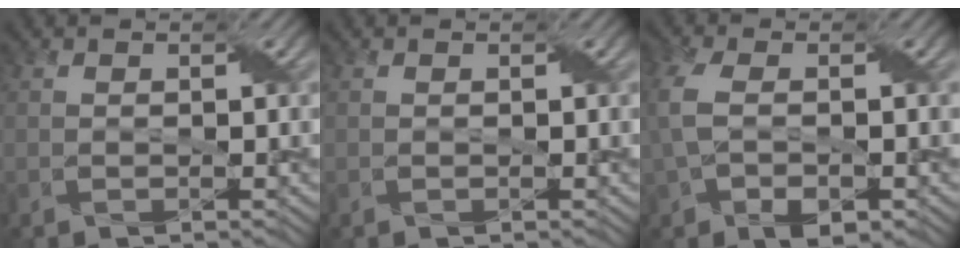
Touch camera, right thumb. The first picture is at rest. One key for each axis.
{"total": 0.0}
{"total": 6.9, "fx": -0.7, "fy": 4.3, "fz": 5.4, "tx": -0.133, "ty": -0.008, "tz": -0.008}